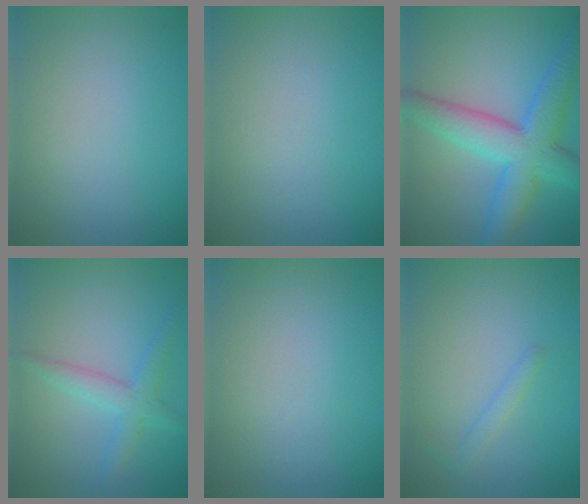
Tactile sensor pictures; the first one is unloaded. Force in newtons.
{"total": 0.0}
{"total": 7.4, "press": 7.4, "slide": 0.3}
{"total": 2.6, "press": 2.6, "slide": 0.1}
{"total": 0.0}
{"total": 1.1, "press": 1.1, "slide": 0.0}